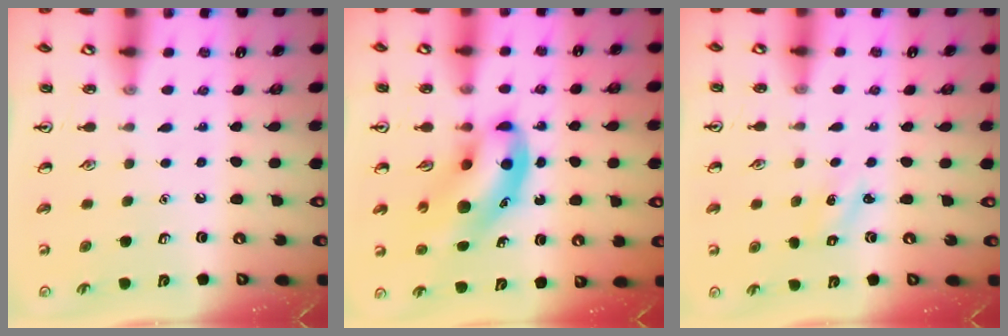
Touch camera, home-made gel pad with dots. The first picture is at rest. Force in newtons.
{"total": 11.1, "press": 10.6, "slide": 3.1}
{"total": 1.3, "press": 1.2, "slide": 0.5}